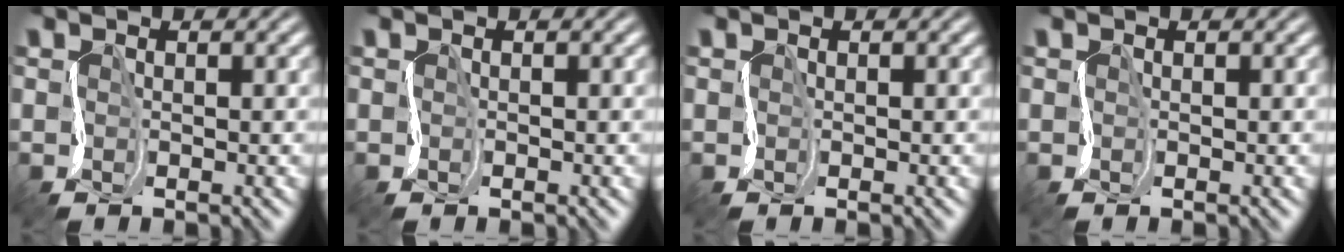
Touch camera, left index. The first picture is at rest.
{"total": 0.0}
{"total": 0.0}
{"total": 0.0}